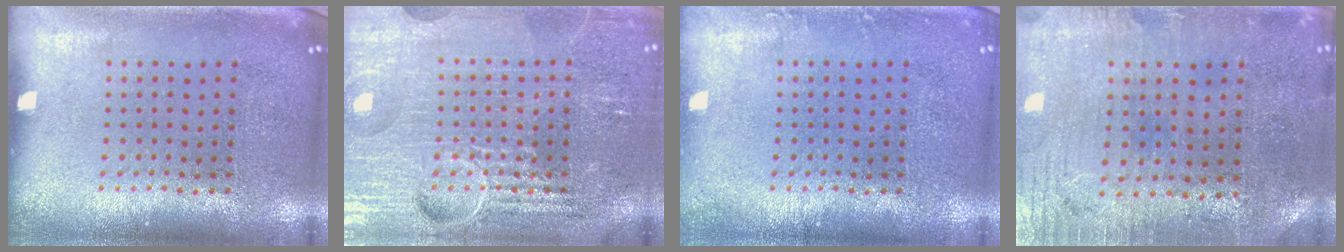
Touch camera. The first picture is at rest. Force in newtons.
{"total": 7.2, "press": 7.1, "slide": 0.9}
{"total": 0.7, "press": 0.7, "slide": 0.1}
{"total": 0.6, "press": 0.4, "slide": 0.5}